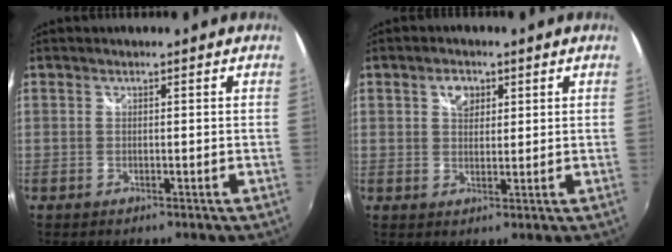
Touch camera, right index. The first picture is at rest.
{"total": 3.6, "force": [1.7, 2.5, 2.0], "torque": [-0.028, 0.008, 0.028]}